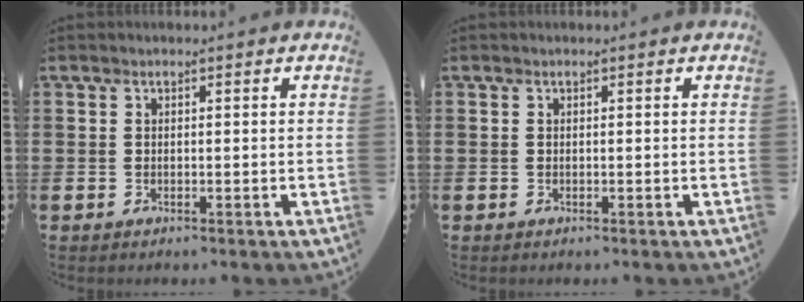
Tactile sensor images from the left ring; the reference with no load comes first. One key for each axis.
{"total": 0.0}